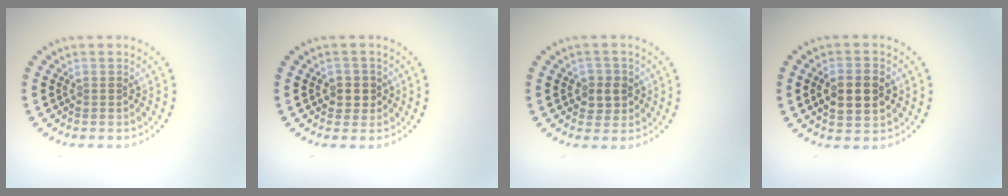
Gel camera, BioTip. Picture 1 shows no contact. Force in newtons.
{"total": 2.1, "press": 1.9, "slide": 0.9}
{"total": 2.2, "press": 2.1, "slide": 0.7}
{"total": 4.6, "press": 4.6, "slide": 0.4}